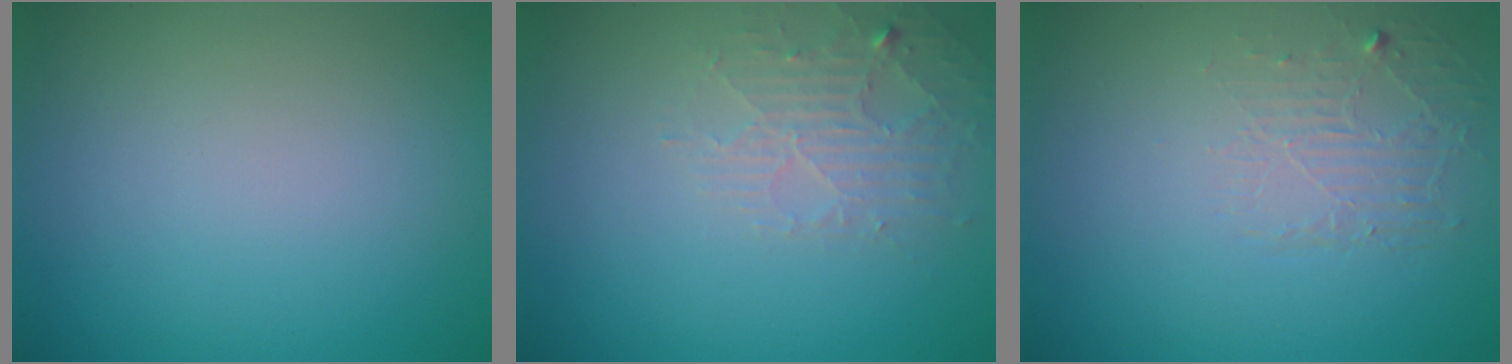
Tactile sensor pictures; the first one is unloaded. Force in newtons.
{"total": 2.6, "press": 2.6, "slide": 0.4}
{"total": 1.8, "press": 0.4, "slide": 1.8}